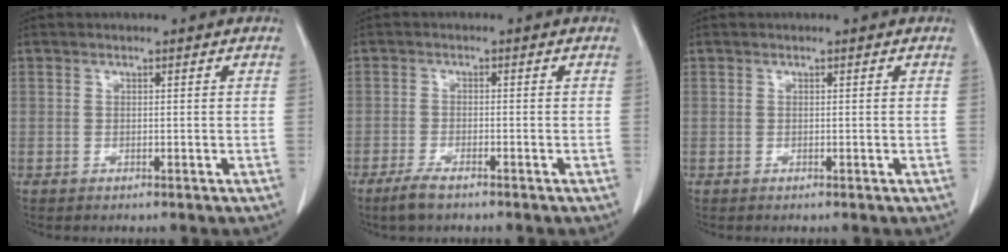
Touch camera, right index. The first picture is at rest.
{"total": 3.4, "force": [-2.6, 0.6, 2.1], "torque": [-0.049, -0.006, -0.047]}
{"total": 0.0}